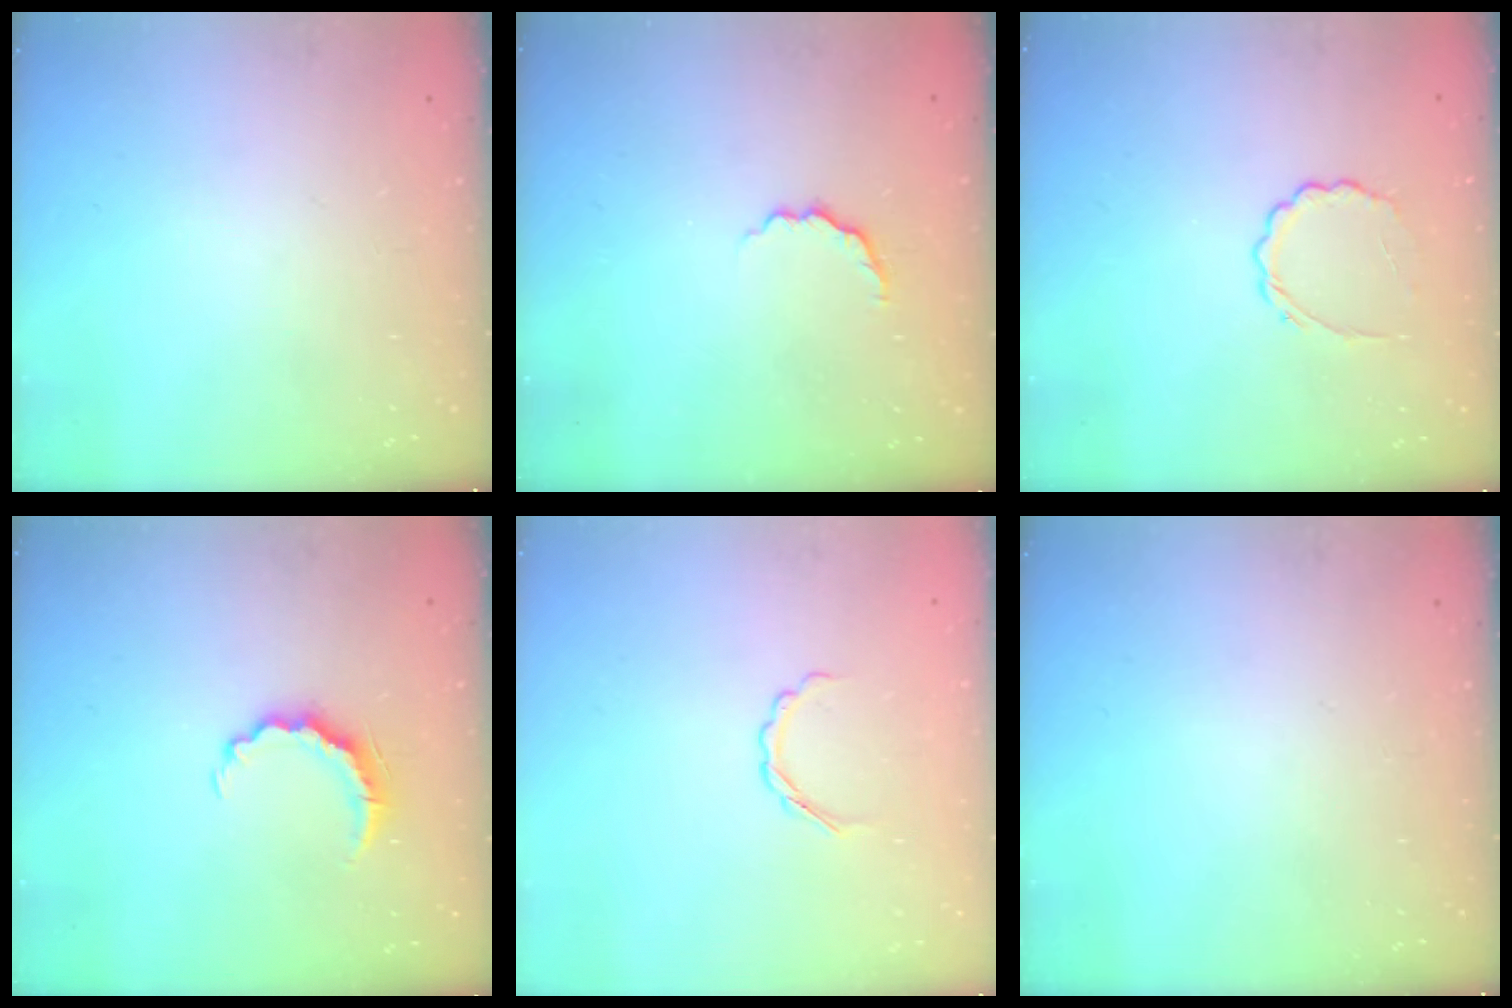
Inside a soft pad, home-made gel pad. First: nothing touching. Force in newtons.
{"total": 3.5, "press": 3.4, "slide": 0.7}
{"total": 4.9, "press": 4.7, "slide": 1.3}
{"total": 5.6, "press": 5.6, "slide": 0.7}
{"total": 3.3, "press": 3.2, "slide": 0.8}
{"total": 0.0}